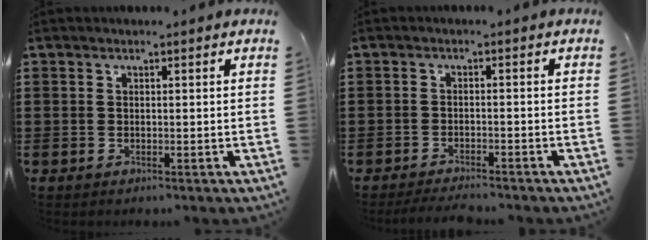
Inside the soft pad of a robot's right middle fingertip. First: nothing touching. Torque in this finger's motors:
{"motor_torque": [1.57, 0.57, 0.00, 0.04]}